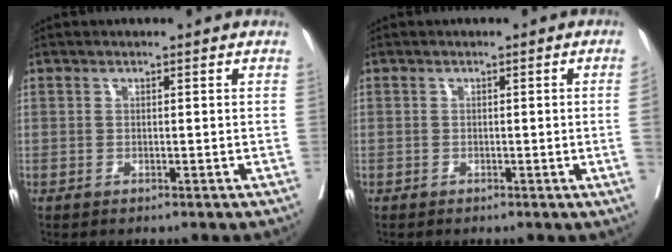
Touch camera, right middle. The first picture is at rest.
{"total": 1.6, "force": [-0.3, -0.5, 1.5], "torque": [-0.020, -0.004, -0.003]}